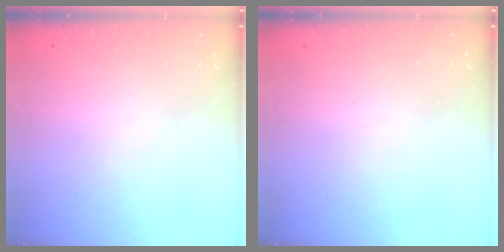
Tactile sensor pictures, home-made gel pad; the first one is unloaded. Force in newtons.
{"total": 0.0}